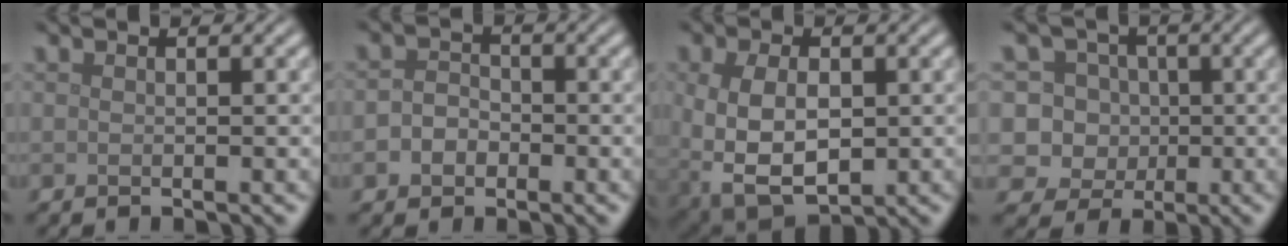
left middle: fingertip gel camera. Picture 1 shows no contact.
{"total": 2.3, "force": [-0.8, 1.9, 1.1], "torque": [-0.012, 0.000, -0.022]}
{"total": 8.0, "force": [-0.6, 5.2, 6.0], "torque": [-0.138, -0.021, 0.005]}
{"total": 6.6, "force": [0.4, 6.3, 2.1], "torque": [-0.033, 0.026, -0.017]}